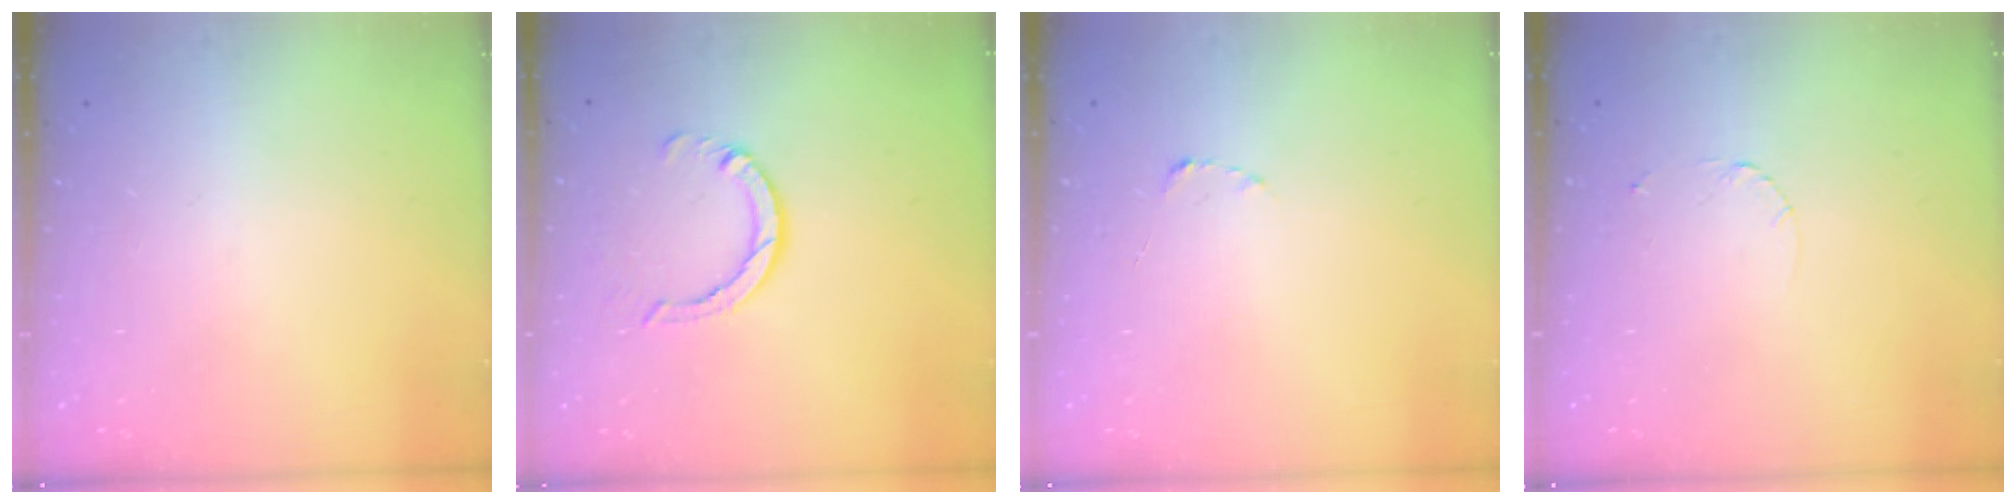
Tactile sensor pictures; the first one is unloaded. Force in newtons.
{"total": 5.2, "press": 5.2, "slide": 0.4}
{"total": 1.8, "press": 1.7, "slide": 0.3}
{"total": 1.6, "press": 1.6, "slide": 0.2}